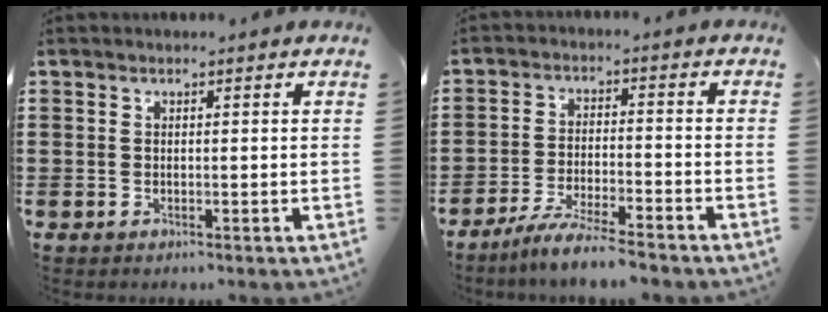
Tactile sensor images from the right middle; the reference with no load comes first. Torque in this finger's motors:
{"motor_torque": [1.11, -1.02, 0.36, 0.06]}